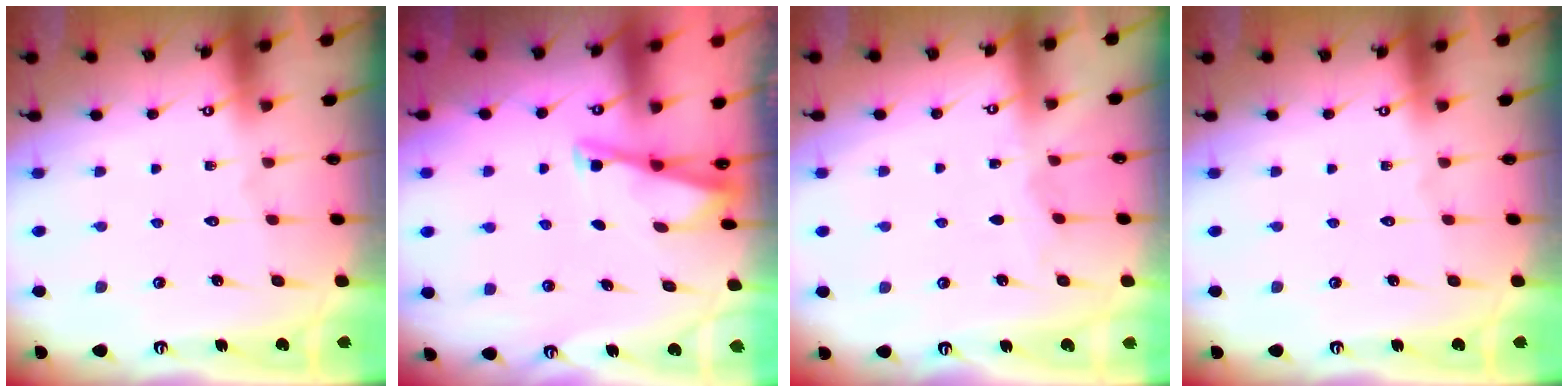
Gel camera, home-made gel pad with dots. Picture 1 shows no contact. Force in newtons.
{"total": 3.3, "press": 3.3, "slide": 0.3}
{"total": 2.7, "press": 2.7, "slide": 0.3}
{"total": 0.0}